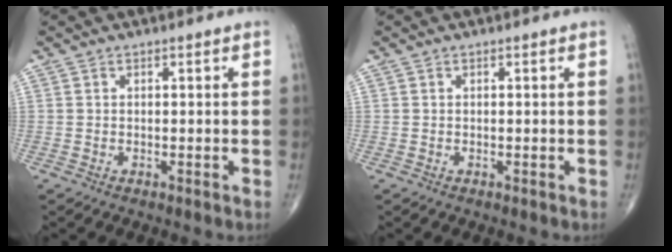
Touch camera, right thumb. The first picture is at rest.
{"total": 0.0}